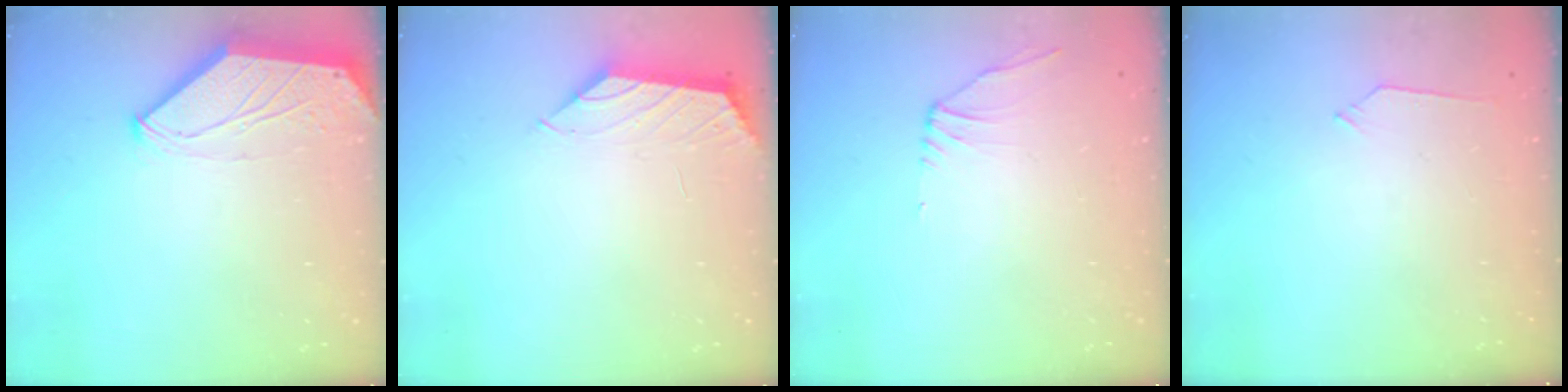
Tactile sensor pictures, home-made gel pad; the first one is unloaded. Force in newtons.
{"total": 1.1, "press": 1.0, "slide": 0.4}
{"total": 2.1, "press": 2.0, "slide": 0.6}
{"total": 4.6, "press": 4.5, "slide": 0.7}